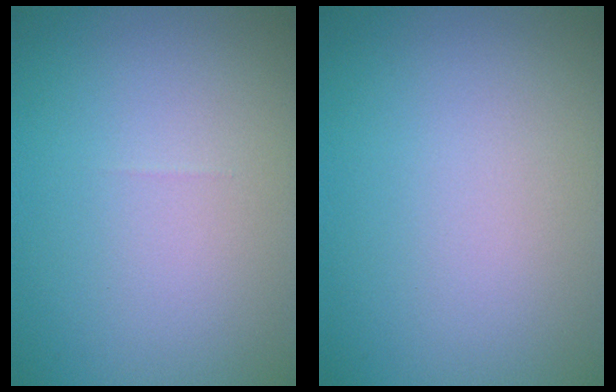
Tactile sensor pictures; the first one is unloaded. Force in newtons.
{"total": 0.0}